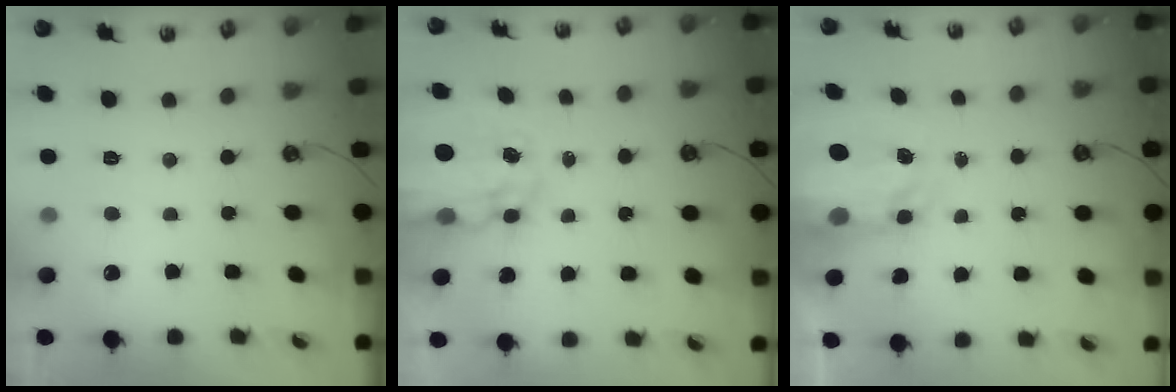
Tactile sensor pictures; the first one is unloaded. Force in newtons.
{"total": 11.4, "press": 11.4, "slide": 0.9}
{"total": 5.2, "press": 5.1, "slide": 0.4}